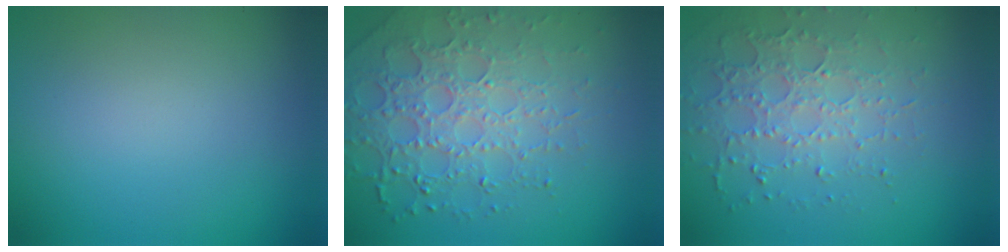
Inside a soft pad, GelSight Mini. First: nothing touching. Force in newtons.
{"total": 6.2, "press": 4.7, "slide": 4.0}
{"total": 3.8, "press": 3.6, "slide": 1.2}